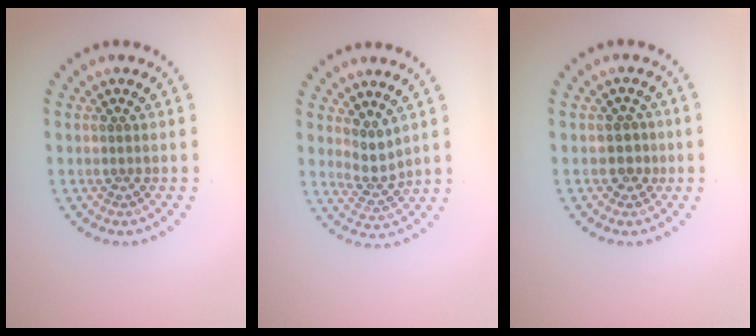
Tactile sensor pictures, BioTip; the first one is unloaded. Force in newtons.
{"total": 2.2, "press": 1.7, "slide": 1.3}
{"total": 1.7, "press": 1.5, "slide": 0.8}